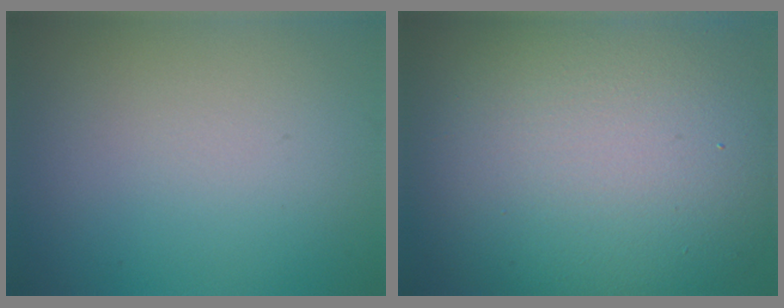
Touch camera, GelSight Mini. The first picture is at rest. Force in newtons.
{"total": 16.6, "press": 16.6, "slide": 0.4}